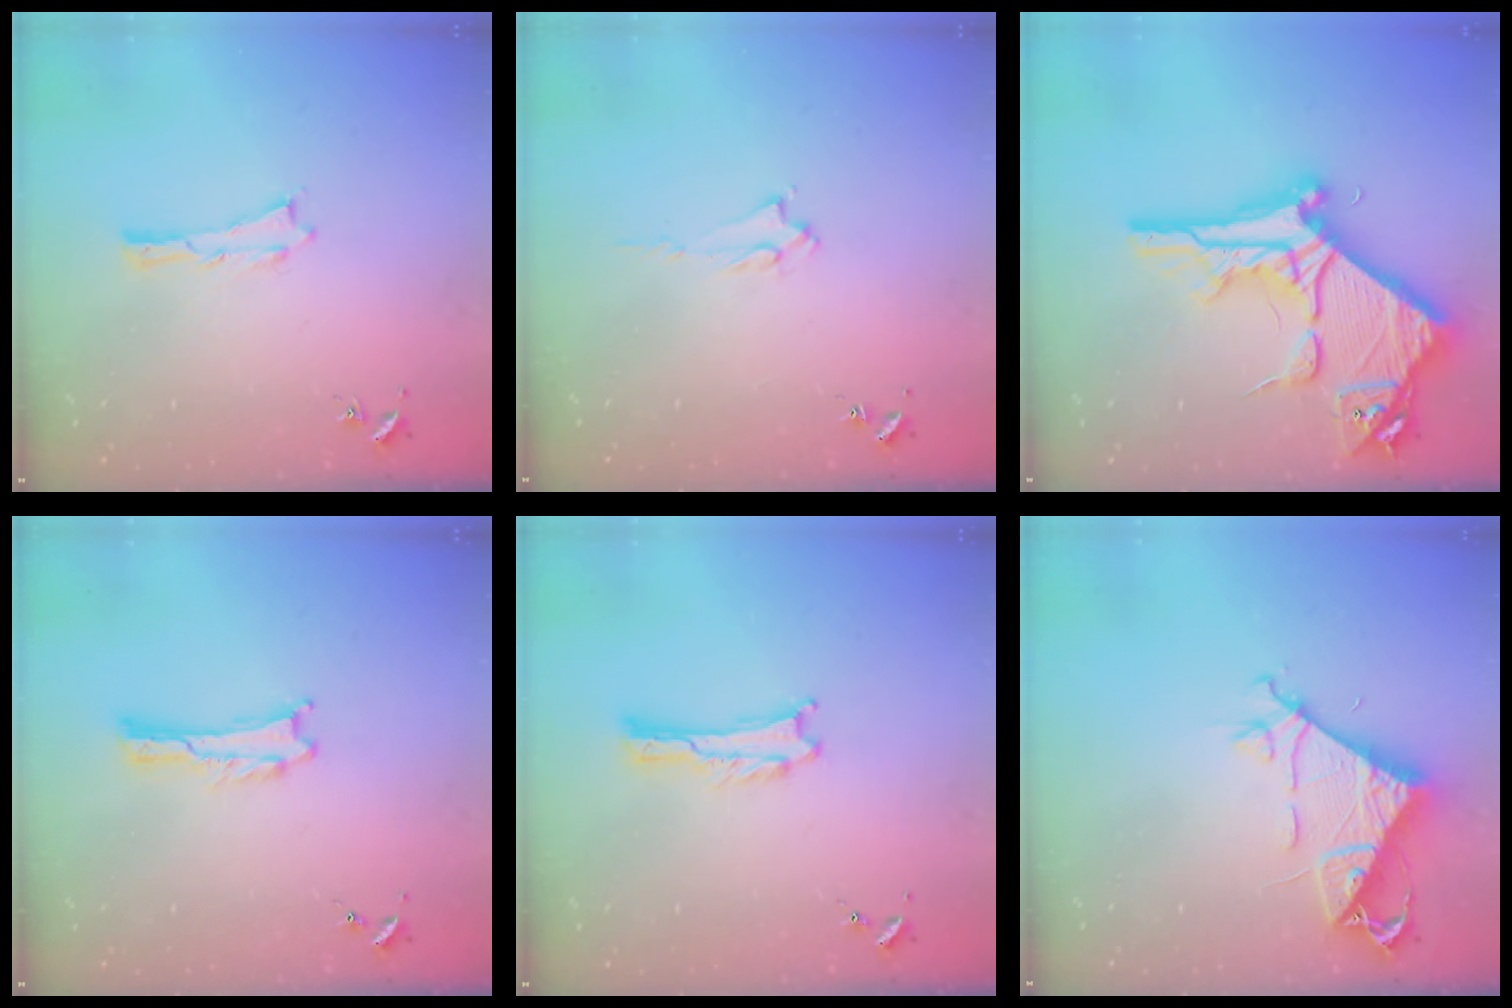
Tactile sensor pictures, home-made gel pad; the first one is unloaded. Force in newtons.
{"total": 1.9, "press": 1.8, "slide": 0.4}
{"total": 13.6, "press": 13.6, "slide": 1.4}
{"total": 0.0}
{"total": 0.0}
{"total": 8.1, "press": 8.1, "slide": 0.6}